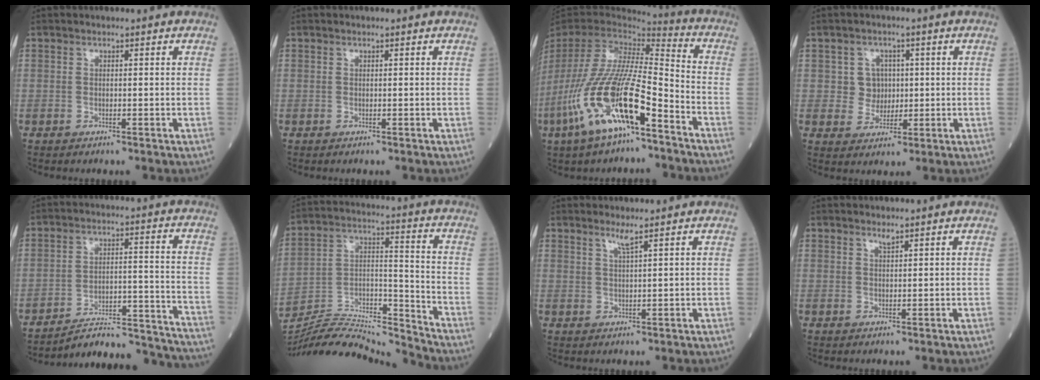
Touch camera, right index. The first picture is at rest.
{"total": 0.0}
{"total": 19.9, "force": [-10.4, 4.2, 16.5], "torque": [-0.370, -0.036, -0.196]}
{"total": 4.1, "force": [0.6, 4.0, 0.9], "torque": [-0.006, 0.010, 0.011]}
{"total": 19.6, "force": [-19.2, 0.8, 3.8], "torque": [-0.032, 0.020, -0.263]}
{"total": 17.8, "force": [-17.5, -0.5, 2.8], "torque": [-0.052, 0.039, -0.300]}
{"total": 1.8, "force": [1.3, -0.5, 1.1], "torque": [-0.026, -0.007, 0.027]}
{"total": 0.9, "force": [0.8, 0.0, 0.4], "torque": [-0.009, -0.005, 0.015]}